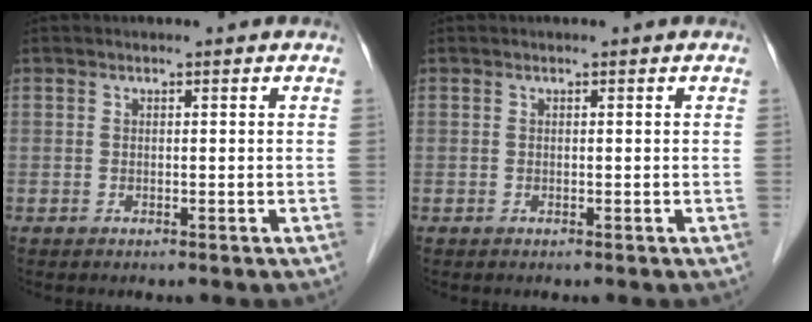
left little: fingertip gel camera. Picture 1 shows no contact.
{"total": 0.0}